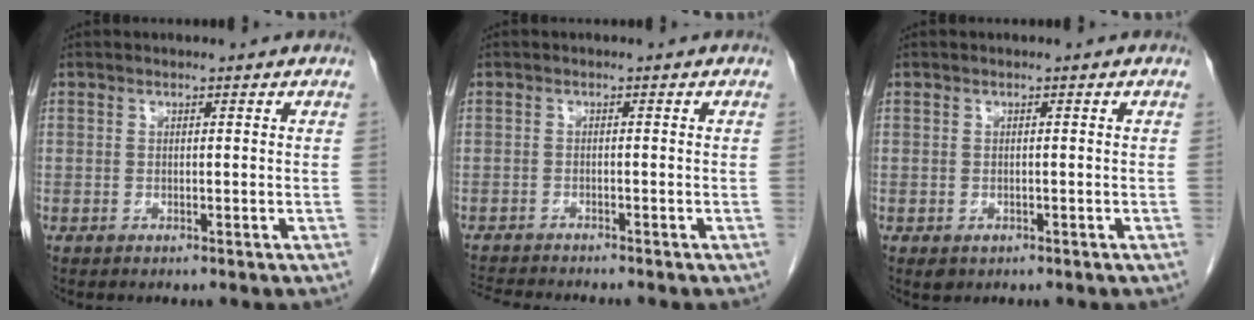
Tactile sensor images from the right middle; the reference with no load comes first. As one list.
[{"total": 5.7, "force": [-5.4, -0.2, 1.7], "torque": [-0.026, -0.014, -0.088]}, {"total": 1.2, "force": [-0.5, 0.9, 0.5], "torque": [-0.011, 0.000, 0.000]}]